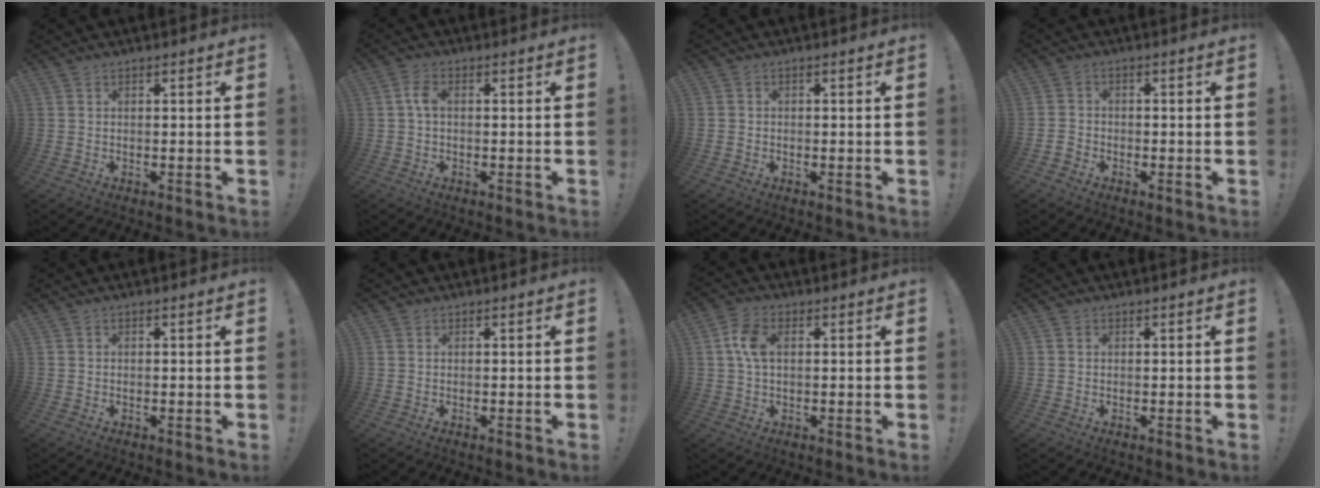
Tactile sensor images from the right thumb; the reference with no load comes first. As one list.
[{"total": 3.6, "force": [0.2, 2.0, 3.0], "torque": [-0.049, 0.008, 0.002]}, {"total": 1.1, "force": [-0.7, 0.8, 0.1], "torque": [-0.006, 0.006, -0.012]}, {"total": 2.6, "force": [-1.9, 1.7, 0.5], "torque": [-0.009, 0.011, -0.033]}, {"total": 0.0}, {"total": 0.0}, {"total": 7.1, "force": [1.2, 4.2, 5.6], "torque": [-0.103, 0.002, 0.020]}, {"total": 0.0}]